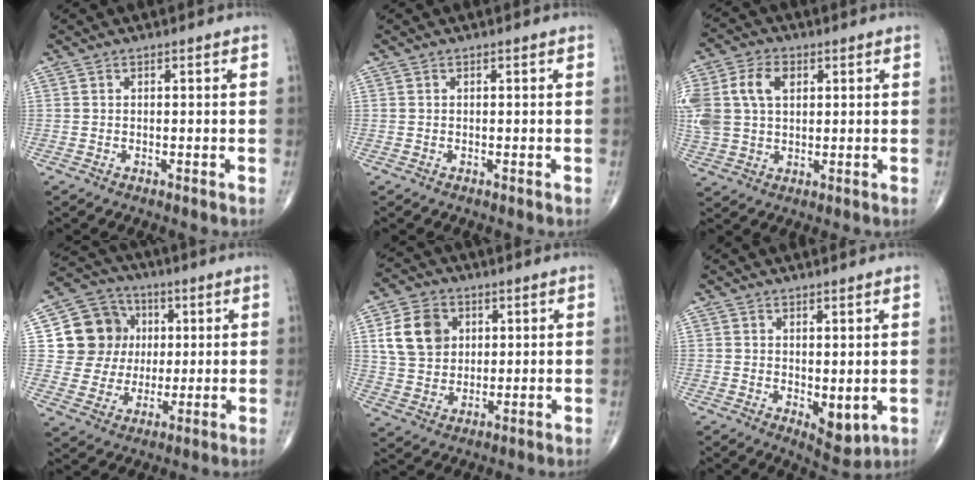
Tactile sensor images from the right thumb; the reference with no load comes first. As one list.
[{"total": 0.0}, {"total": 15.4, "force": [3.8, 11.0, 10.0], "torque": [-0.250, 0.021, 0.076]}, {"total": 13.3, "force": [2.7, 12.2, 4.6], "torque": [-0.045, 0.008, 0.049]}, {"total": 10.6, "force": [3.2, 8.4, 5.6], "torque": [-0.081, -0.005, 0.063]}, {"total": 5.1, "force": [0.0, 2.4, 4.5], "torque": [-0.051, -0.017, 0.011]}]